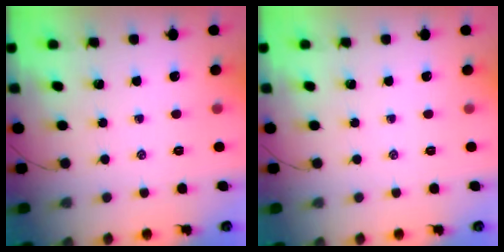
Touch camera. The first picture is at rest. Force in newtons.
{"total": 0.0}